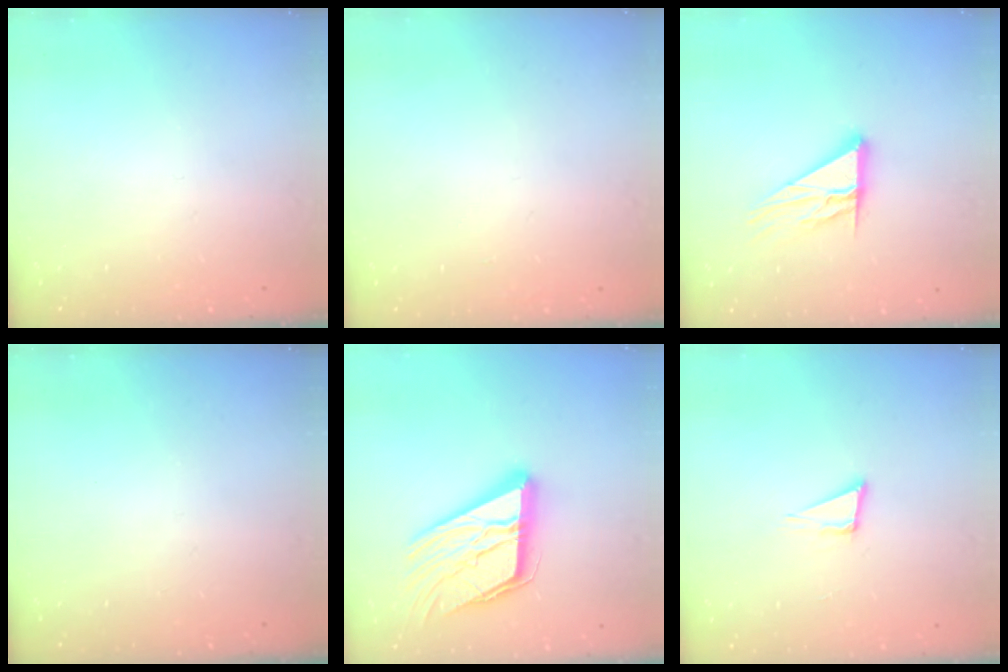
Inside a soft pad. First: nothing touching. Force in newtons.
{"total": 0.9, "press": 0.9, "slide": 0.0}
{"total": 11.7, "press": 11.7, "slide": 0.9}
{"total": 0.0}
{"total": 20.2, "press": 20.1, "slide": 2.1}
{"total": 4.3, "press": 3.1, "slide": 3.0}